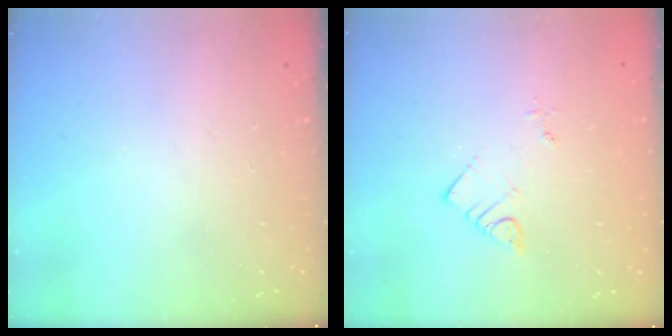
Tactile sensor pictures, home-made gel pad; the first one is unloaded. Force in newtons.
{"total": 4.8, "press": 4.8, "slide": 0.2}